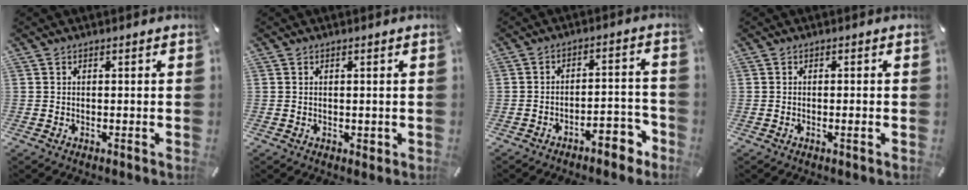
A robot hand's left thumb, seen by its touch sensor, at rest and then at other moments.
{"total": 1.1, "force": [0.1, 0.8, 0.8], "torque": [-0.008, -0.001, 0.000]}
{"total": 7.7, "force": [-5.3, 3.2, 4.6], "torque": [-0.055, 0.031, -0.091]}
{"total": 1.2, "force": [-0.5, 0.1, 1.1], "torque": [-0.020, -0.003, -0.007]}